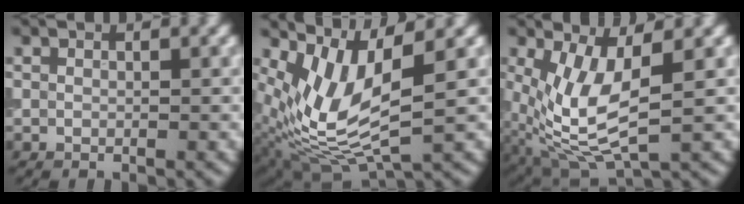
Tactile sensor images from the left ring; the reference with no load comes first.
{"total": 7.9, "force": [1.6, 2.9, 7.1], "torque": [-0.164, -0.011, 0.035]}
{"total": 7.3, "force": [-0.2, 3.0, 6.6], "torque": [-0.161, -0.010, 0.002]}